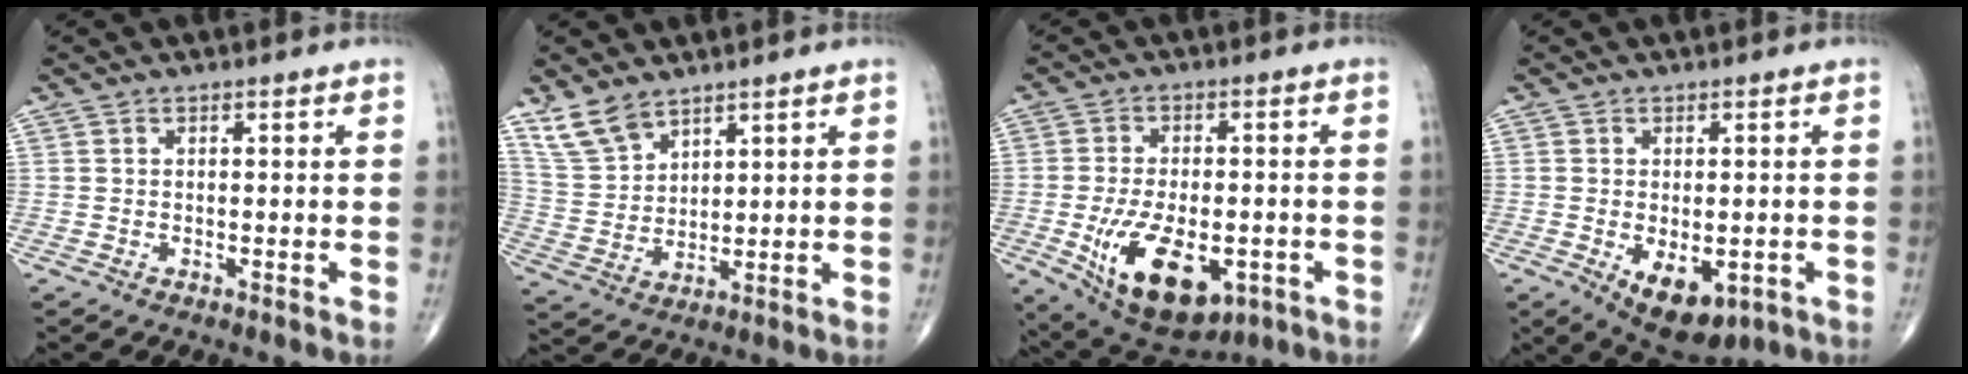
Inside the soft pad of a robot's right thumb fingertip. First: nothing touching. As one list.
[{"total": 7.5, "force": [5.8, 3.7, 3.1], "torque": [-0.054, -0.023, 0.127]}, {"total": 16.5, "force": [-5.3, 8.8, 13.0], "torque": [-0.210, 0.000, -0.064]}, {"total": 9.2, "force": [-3.0, 5.1, 7.1], "torque": [-0.095, -0.007, -0.030]}]